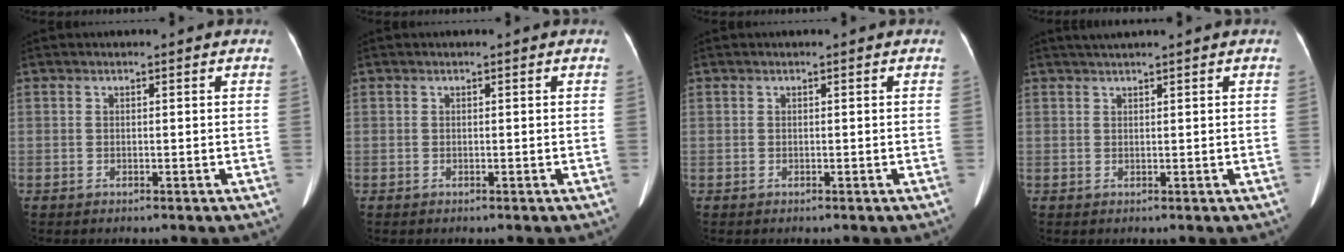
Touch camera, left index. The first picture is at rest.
{"total": 0.0}
{"total": 0.0}
{"total": 1.9, "force": [1.5, -0.5, 1.0], "torque": [-0.016, 0.014, 0.033]}